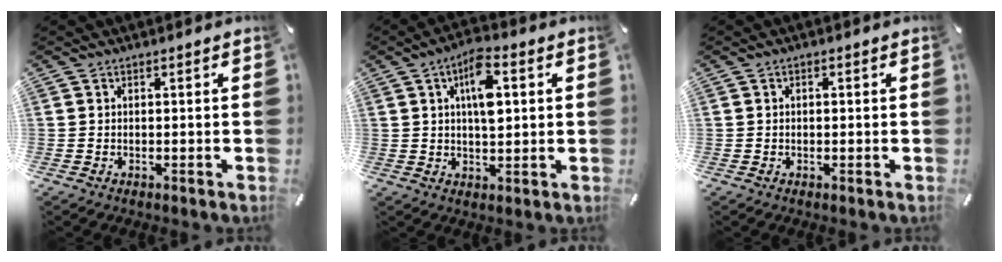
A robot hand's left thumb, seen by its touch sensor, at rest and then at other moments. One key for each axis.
{"total": 9.3, "fx": 2.6, "fy": 4.1, "fz": 7.9, "tx": -0.132, "ty": -0.003, "tz": 0.036}
{"total": 0.7, "fx": -0.1, "fy": 0.5, "fz": 0.5, "tx": -0.010, "ty": 0.001, "tz": -0.003}